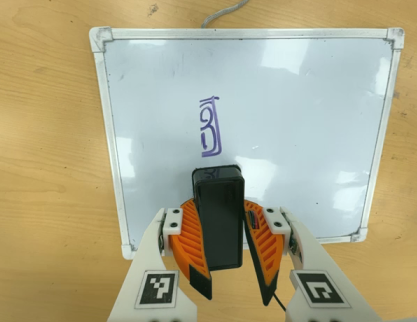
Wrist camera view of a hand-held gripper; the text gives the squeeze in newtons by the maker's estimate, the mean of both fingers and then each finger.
{"total": 11.6, "left": 10.9, "right": 12.3}